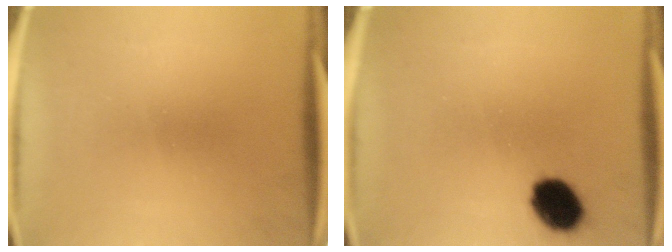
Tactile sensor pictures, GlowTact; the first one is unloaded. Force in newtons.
{"total": 9.1}